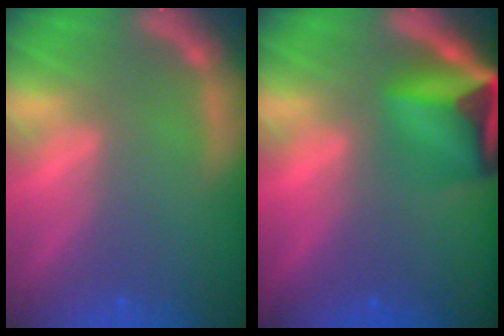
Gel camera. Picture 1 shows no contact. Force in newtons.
{"total": 9.0}